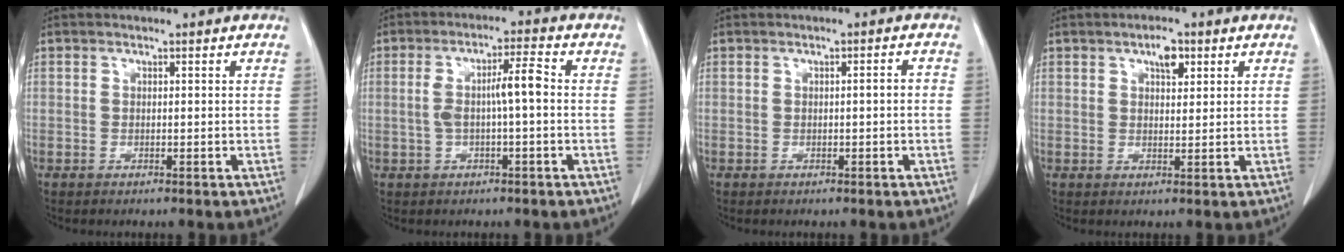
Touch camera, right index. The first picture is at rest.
{"total": 6.2, "force": [-0.1, 1.0, 6.1], "torque": [-0.116, 0.020, 0.000]}
{"total": 1.8, "force": [-0.2, 0.5, 1.7], "torque": [-0.033, 0.010, 0.002]}
{"total": 3.7, "force": [1.9, 1.7, 2.7], "torque": [-0.047, 0.003, 0.032]}